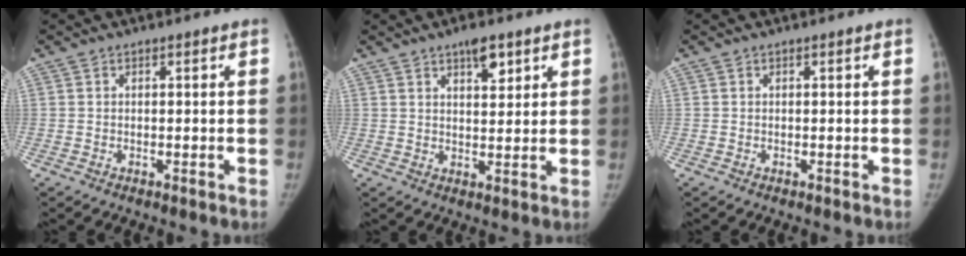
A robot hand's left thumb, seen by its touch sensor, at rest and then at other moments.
{"total": 5.1, "force": [3.1, 2.0, 3.5], "torque": [-0.038, -0.018, 0.048]}
{"total": 0.0}